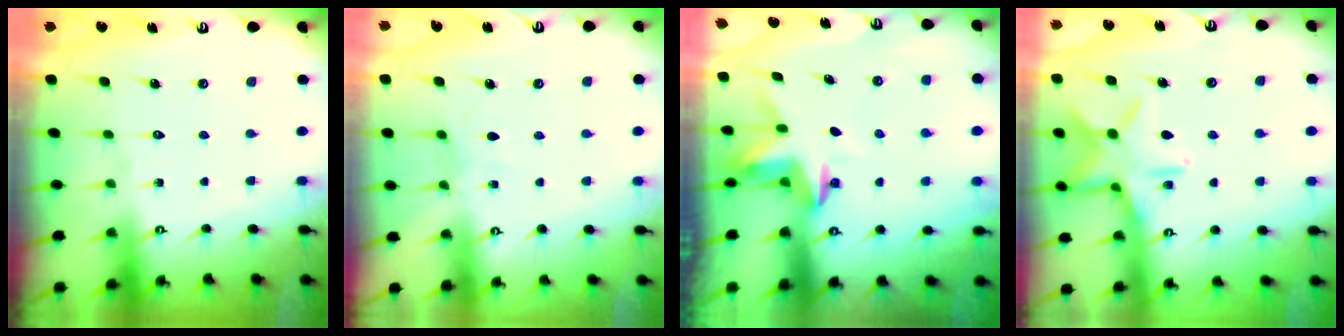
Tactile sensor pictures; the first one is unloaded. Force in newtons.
{"total": 2.9, "press": 2.8, "slide": 0.4}
{"total": 3.2, "press": 3.2, "slide": 0.1}
{"total": 13.7, "press": 13.6, "slide": 1.0}